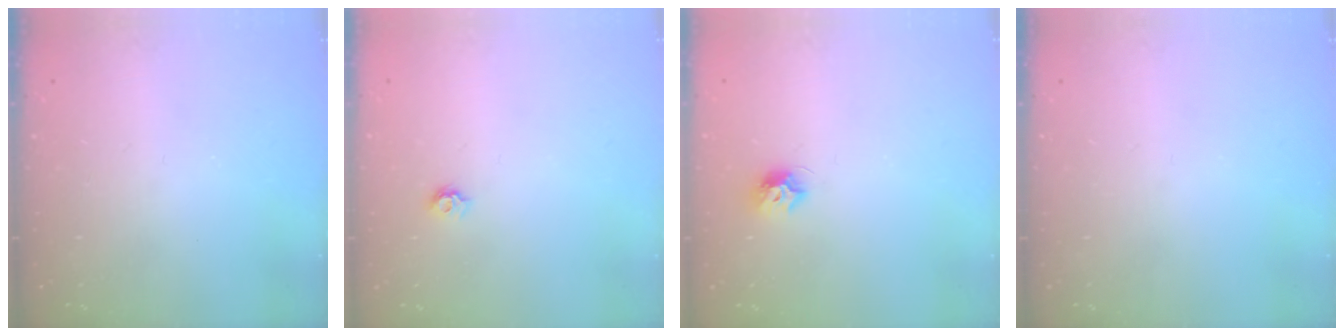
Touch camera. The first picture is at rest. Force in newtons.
{"total": 4.6, "press": 4.6, "slide": 0.6}
{"total": 7.1, "press": 7.1, "slide": 0.5}
{"total": 0.0}